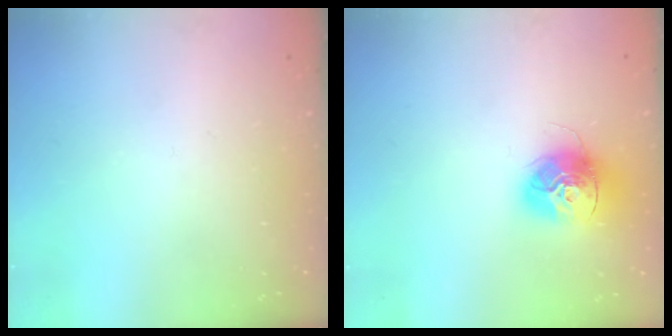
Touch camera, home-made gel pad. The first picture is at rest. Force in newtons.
{"total": 14.6, "press": 14.5, "slide": 1.4}